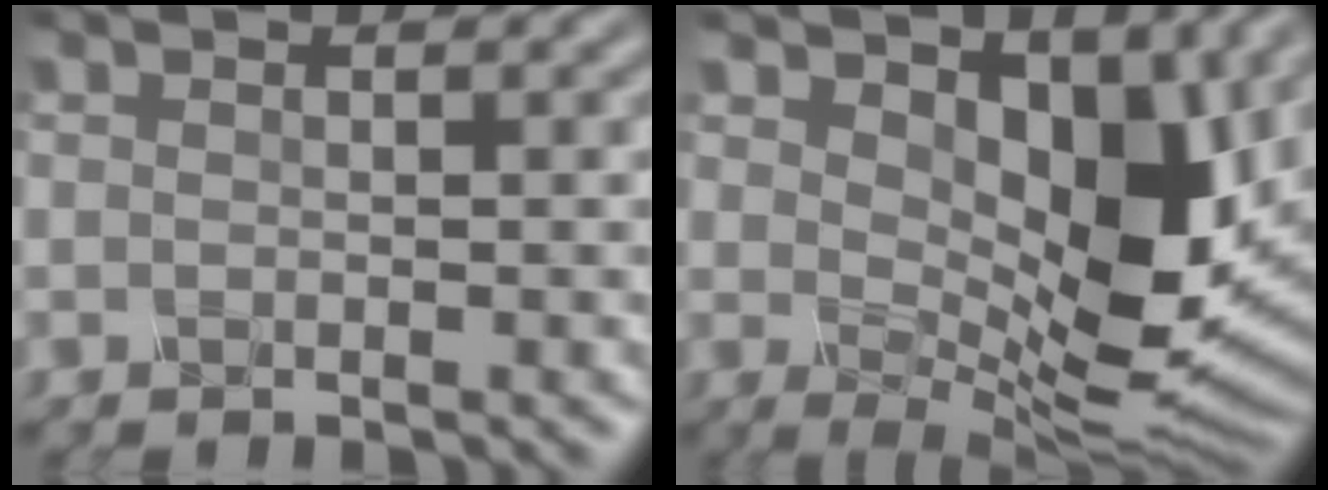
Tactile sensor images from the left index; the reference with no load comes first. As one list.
[{"total": 10.6, "force": [2.0, 5.5, 8.8], "torque": [-0.152, -0.014, 0.044]}]